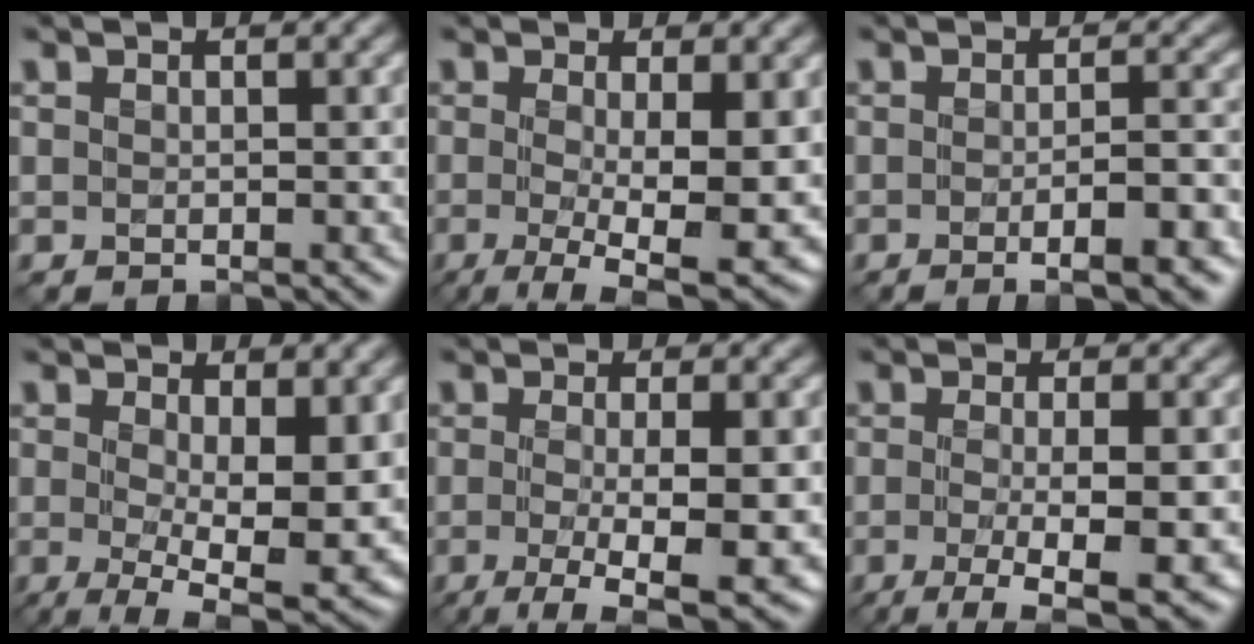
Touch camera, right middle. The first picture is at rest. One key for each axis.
{"total": 9.1, "fx": -1.3, "fy": 2.6, "fz": 8.6, "tx": -0.144, "ty": -0.024, "tz": -0.013}
{"total": 5.1, "fx": -2.0, "fy": 1.3, "fz": 4.4, "tx": -0.053, "ty": 0.002, "tz": -0.026}
{"total": 9.9, "fx": -0.4, "fy": 3.8, "fz": 9.2, "tx": -0.150, "ty": -0.023, "tz": 0.000}
{"total": 8.5, "fx": -2.3, "fy": 2.2, "fz": 7.9, "tx": -0.132, "ty": -0.022, "tz": -0.029}
{"total": 7.7, "fx": -2.6, "fy": 2.0, "fz": 7.0, "tx": -0.110, "ty": -0.017, "tz": -0.035}